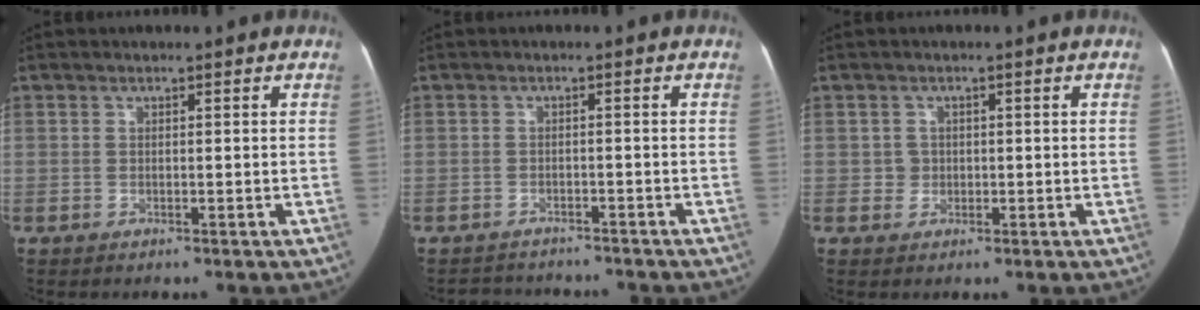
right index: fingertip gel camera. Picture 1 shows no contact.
{"total": 5.7, "force": [-5.3, 1.9, 0.3], "torque": [0.000, 0.009, -0.075]}
{"total": 2.1, "force": [0.0, 2.0, 0.3], "torque": [-0.002, 0.007, 0.003]}